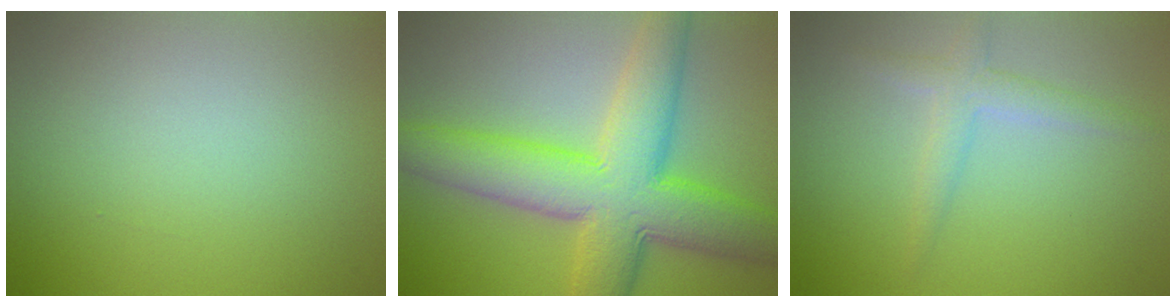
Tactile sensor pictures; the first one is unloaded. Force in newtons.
{"total": 10.7, "press": 10.7, "slide": 0.2}
{"total": 2.2, "press": 2.2, "slide": 0.0}